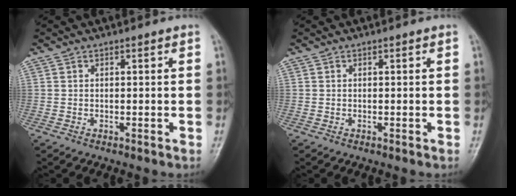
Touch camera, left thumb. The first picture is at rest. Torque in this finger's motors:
{"motor_torque": [0.00, 0.00, -0.01, 0.01, 0.00]}